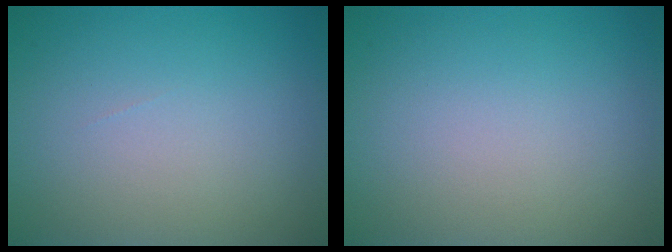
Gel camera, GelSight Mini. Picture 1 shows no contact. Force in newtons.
{"total": 0.0}